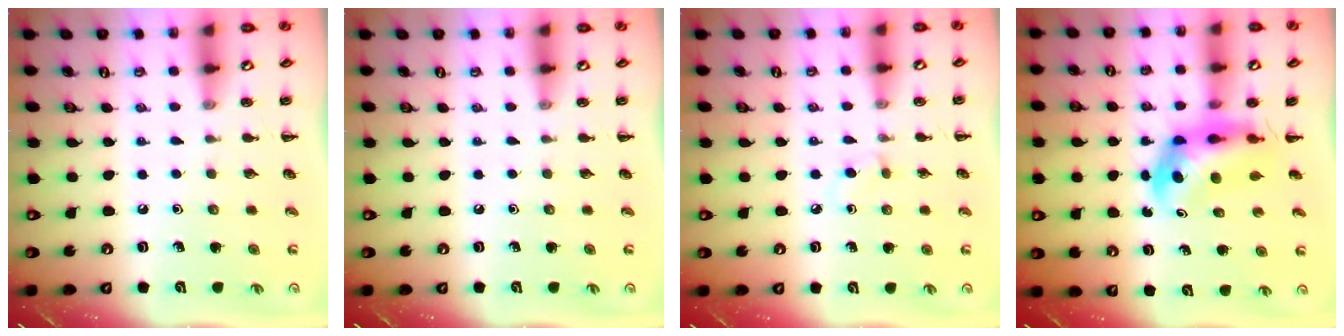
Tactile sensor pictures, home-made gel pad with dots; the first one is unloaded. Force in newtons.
{"total": 0.0}
{"total": 1.5, "press": 1.3, "slide": 0.8}
{"total": 6.4, "press": 6.2, "slide": 1.5}